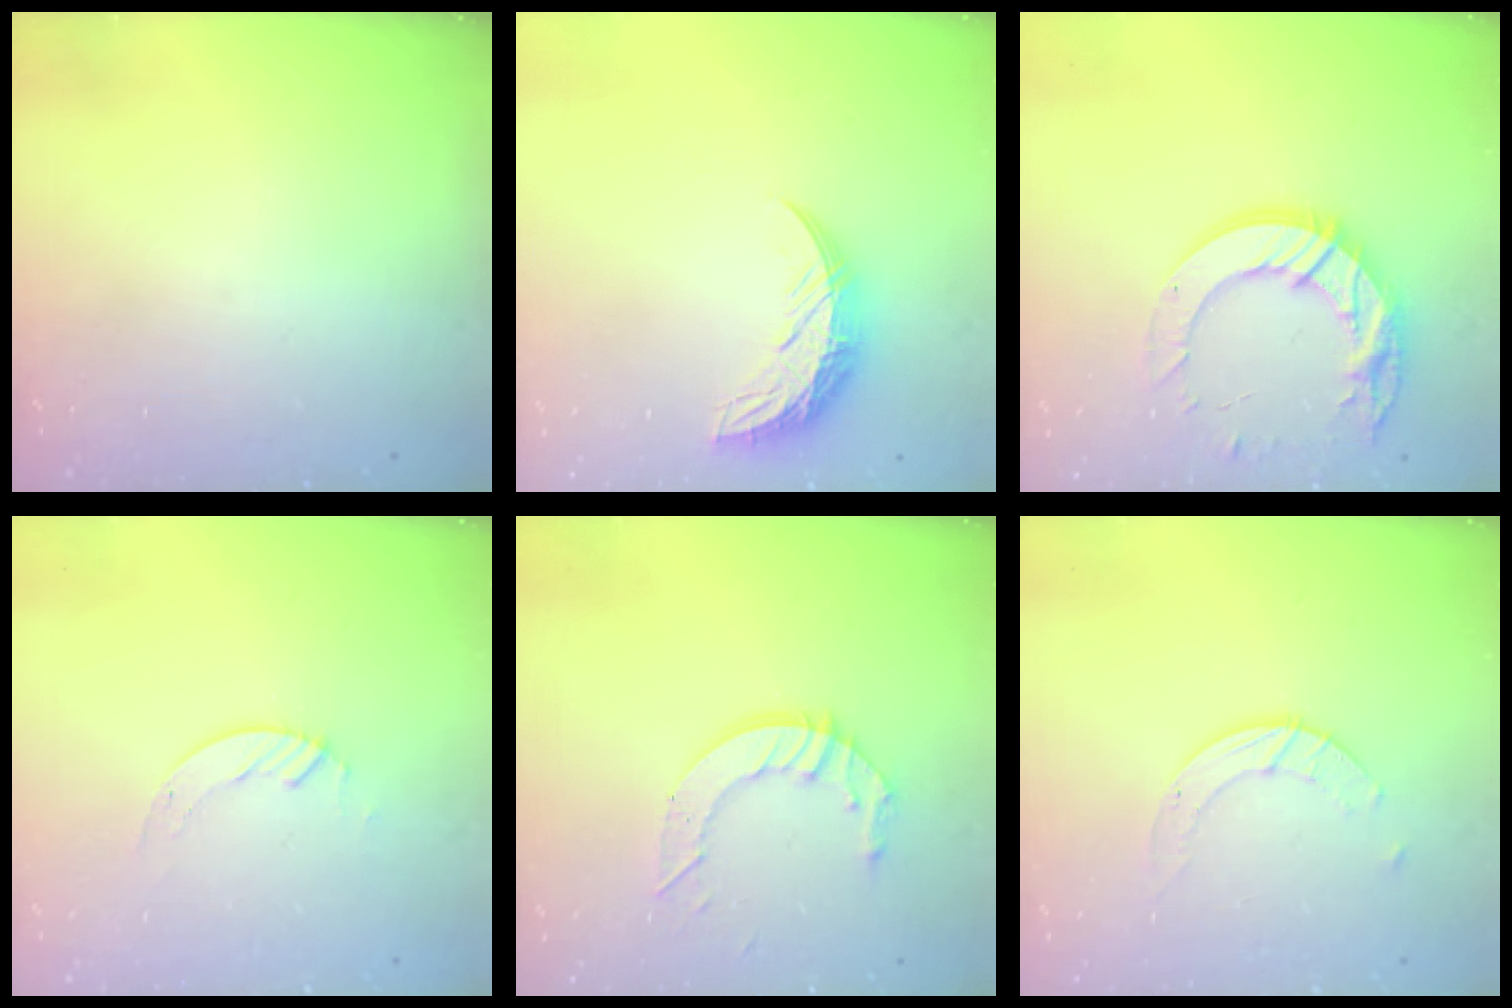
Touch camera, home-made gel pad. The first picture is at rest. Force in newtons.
{"total": 10.7, "press": 10.7, "slide": 0.4}
{"total": 16.4, "press": 16.4, "slide": 1.4}
{"total": 2.7, "press": 2.7, "slide": 0.2}
{"total": 8.9, "press": 8.9, "slide": 0.7}
{"total": 4.5, "press": 4.5, "slide": 0.3}